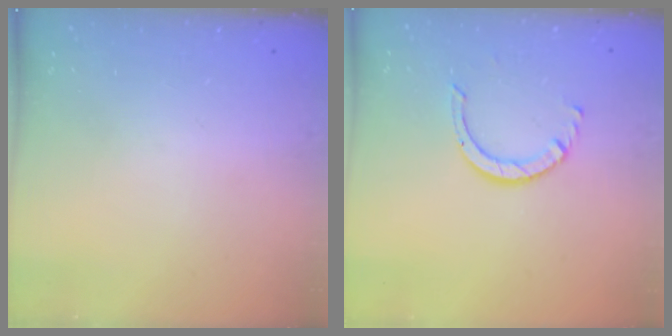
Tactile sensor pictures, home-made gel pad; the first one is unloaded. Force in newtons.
{"total": 3.9, "press": 3.9, "slide": 0.3}